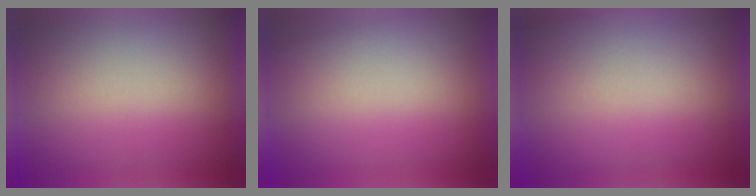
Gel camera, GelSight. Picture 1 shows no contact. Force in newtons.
{"total": 1.0}
{"total": 3.0}